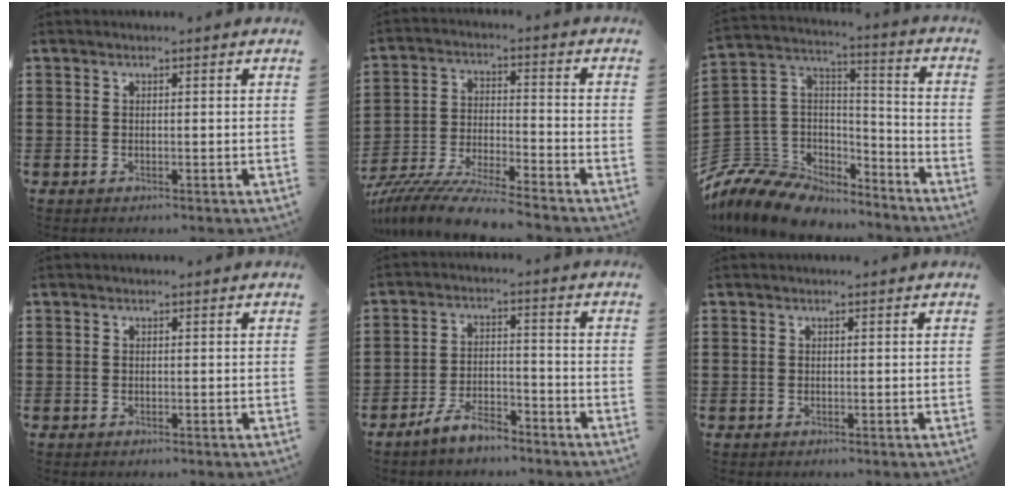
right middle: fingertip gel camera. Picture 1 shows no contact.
{"total": 8.4, "force": [-8.1, -0.2, 2.4], "torque": [-0.052, -0.001, -0.161]}
{"total": 11.1, "force": [-9.1, 5.7, 2.5], "torque": [-0.094, 0.010, -0.184]}
{"total": 0.0}
{"total": 5.6, "force": [-4.9, 1.4, 2.5], "torque": [-0.052, 0.006, -0.095]}
{"total": 0.0}